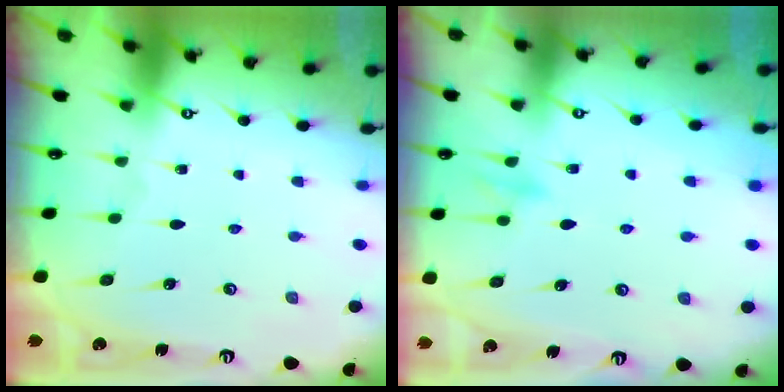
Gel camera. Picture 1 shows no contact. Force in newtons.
{"total": 8.0, "press": 8.0, "slide": 0.5}